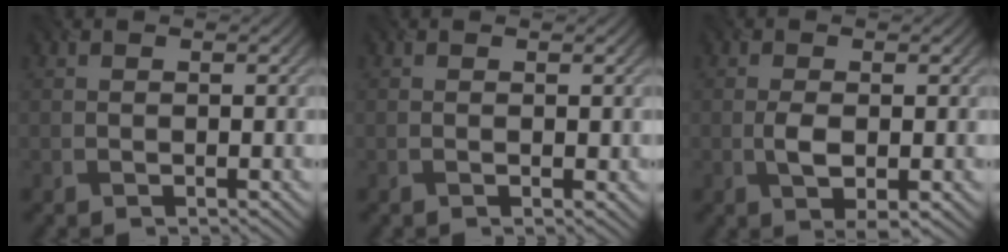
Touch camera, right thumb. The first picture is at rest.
{"total": 0.0}
{"total": 3.3, "force": [-0.7, 1.3, 3.0], "torque": [-0.062, -0.005, -0.012]}